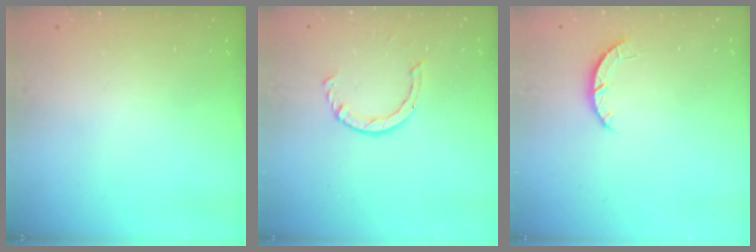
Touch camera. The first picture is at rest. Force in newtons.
{"total": 2.9, "press": 2.9, "slide": 0.4}
{"total": 2.8, "press": 2.8, "slide": 0.4}